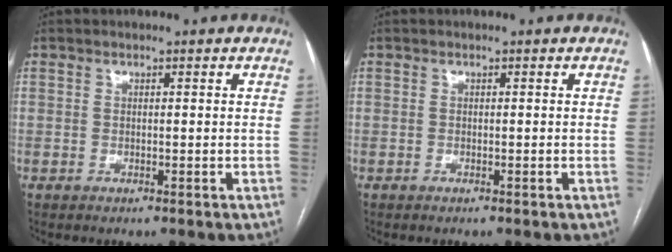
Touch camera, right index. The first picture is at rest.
{"total": 0.0}